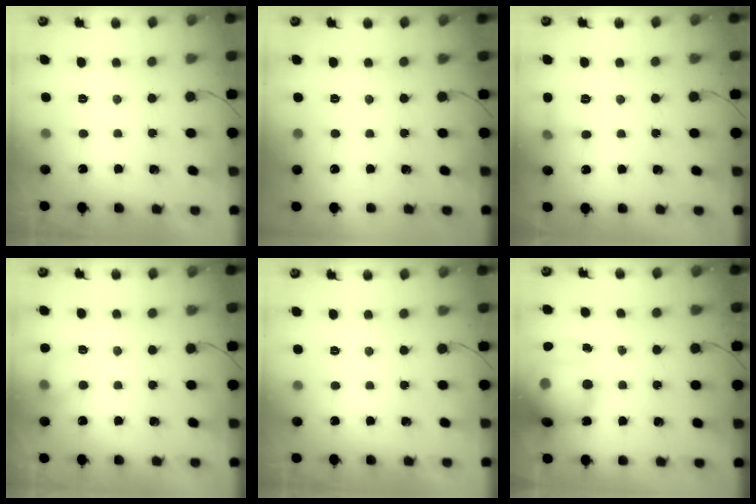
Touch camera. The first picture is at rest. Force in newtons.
{"total": 0.0}
{"total": 6.2, "press": 6.0, "slide": 1.8}
{"total": 6.0, "press": 5.9, "slide": 0.9}
{"total": 0.0}
{"total": 19.5, "press": 19.1, "slide": 3.8}